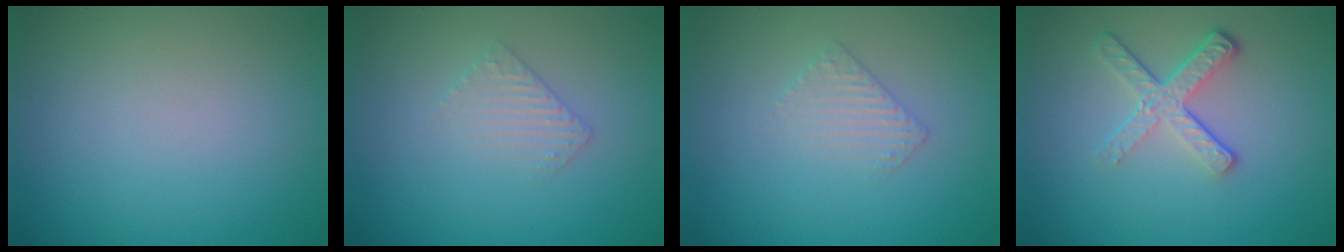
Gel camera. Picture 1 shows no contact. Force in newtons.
{"total": 1.6, "press": 1.6, "slide": 0.4}
{"total": 1.6, "press": 1.6, "slide": 0.4}
{"total": 3.9, "press": 2.7, "slide": 2.8}